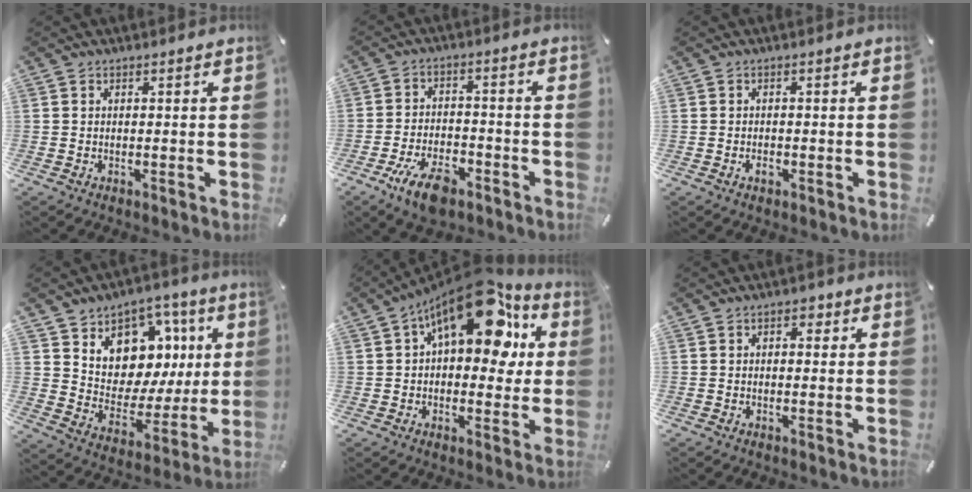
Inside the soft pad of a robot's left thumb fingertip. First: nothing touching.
{"total": 9.5, "force": [-5.7, 4.5, 6.1], "torque": [-0.118, 0.025, -0.101]}
{"total": 1.5, "force": [-0.8, 0.8, 1.0], "torque": [-0.019, 0.004, -0.015]}
{"total": 10.8, "force": [5.3, 8.9, 3.1], "torque": [-0.050, -0.072, 0.100]}
{"total": 20.3, "force": [9.2, 10.3, 14.9], "torque": [-0.215, -0.048, 0.154]}
{"total": 2.3, "force": [0.4, 1.7, 1.6], "torque": [-0.018, 0.005, 0.000]}